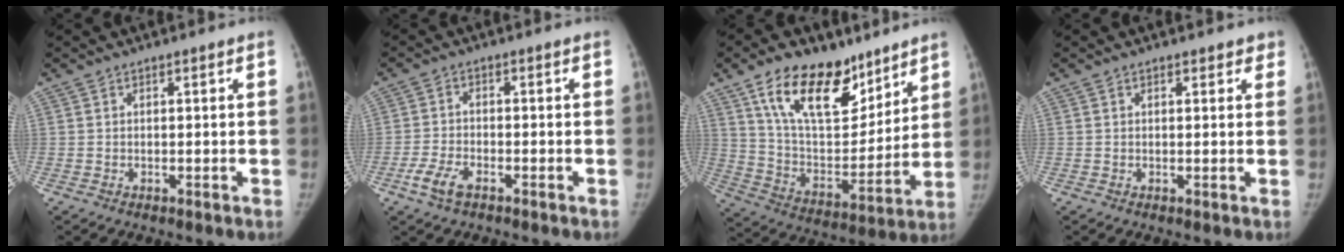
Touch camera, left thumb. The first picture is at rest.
{"total": 4.9, "force": [-2.9, 2.1, 3.3], "torque": [-0.076, 0.010, -0.055]}
{"total": 21.1, "force": [13.3, 11.0, 12.1], "torque": [-0.158, -0.062, 0.237]}
{"total": 1.6, "force": [1.2, 1.0, 0.6], "torque": [0.011, -0.003, 0.009]}